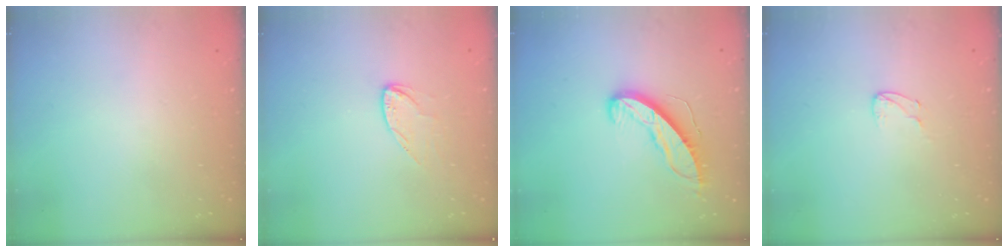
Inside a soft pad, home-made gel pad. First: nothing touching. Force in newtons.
{"total": 6.5, "press": 6.5, "slide": 0.3}
{"total": 9.6, "press": 9.6, "slide": 0.2}
{"total": 4.2, "press": 4.2, "slide": 0.4}